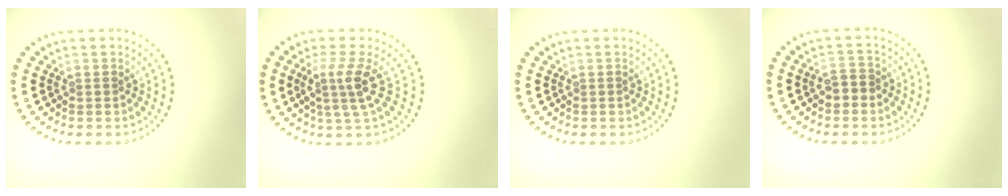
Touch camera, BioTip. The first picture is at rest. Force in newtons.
{"total": 3.1, "press": 2.2, "slide": 2.2}
{"total": 0.0}
{"total": 1.9, "press": 1.8, "slide": 0.6}